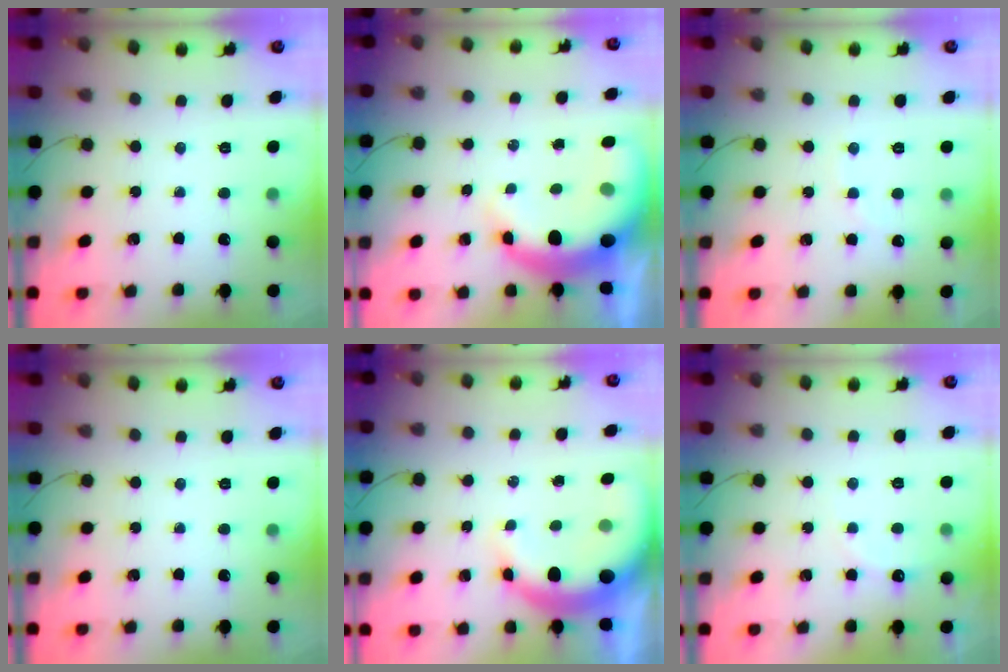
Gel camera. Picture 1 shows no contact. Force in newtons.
{"total": 11.5, "press": 11.2, "slide": 2.6}
{"total": 5.6, "press": 5.5, "slide": 1.1}
{"total": 0.0}
{"total": 9.7, "press": 9.5, "slide": 1.8}
{"total": 4.4, "press": 4.2, "slide": 1.0}